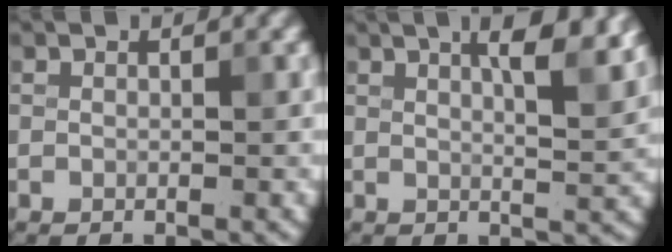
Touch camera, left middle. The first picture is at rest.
{"total": 6.6, "force": [3.5, 2.0, 5.2], "torque": [-0.040, 0.026, 0.029]}